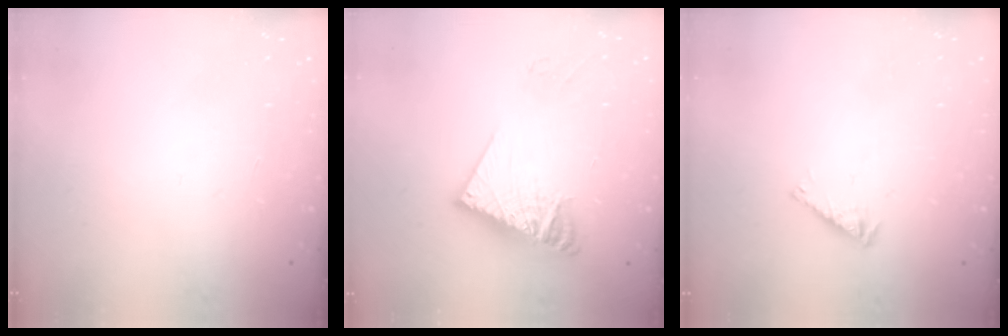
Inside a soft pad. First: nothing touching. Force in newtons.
{"total": 14.2, "press": 14.1, "slide": 1.5}
{"total": 2.8, "press": 2.7, "slide": 0.5}